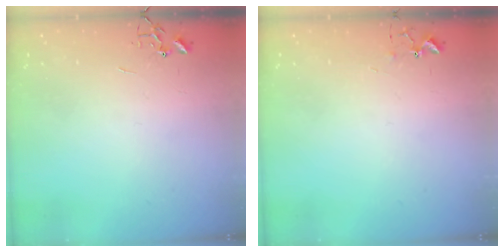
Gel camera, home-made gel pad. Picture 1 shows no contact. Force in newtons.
{"total": 5.6, "press": 5.5, "slide": 0.6}